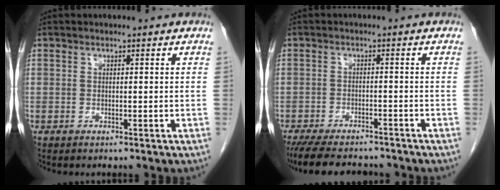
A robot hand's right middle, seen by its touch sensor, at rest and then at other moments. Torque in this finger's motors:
{"motor_torque": [0.78, -0.78, 0.18, 0.06]}